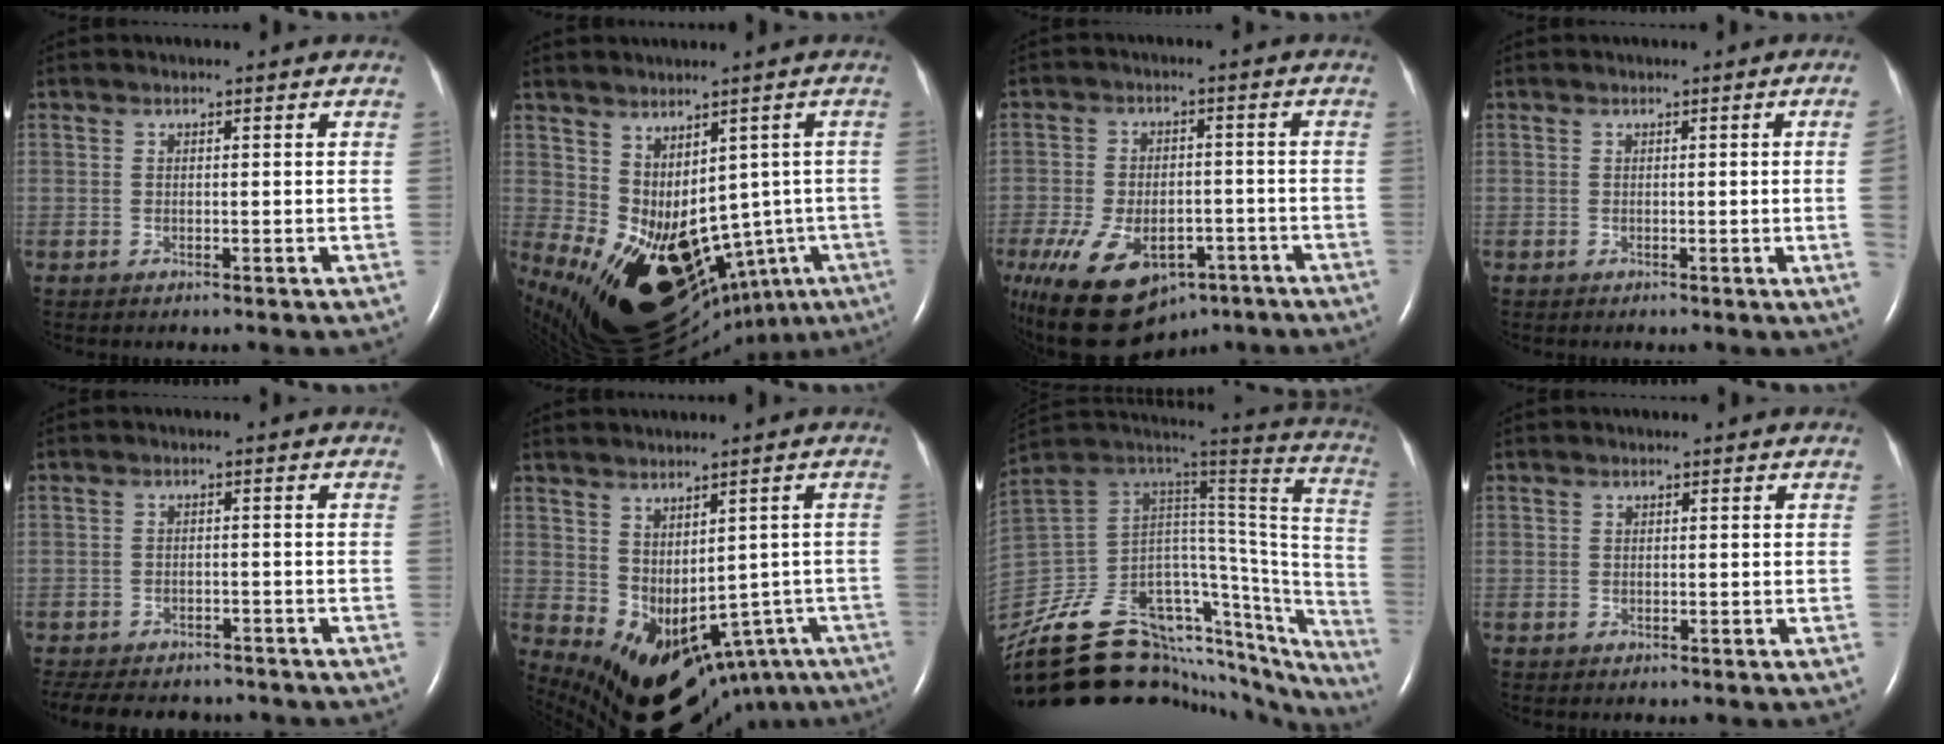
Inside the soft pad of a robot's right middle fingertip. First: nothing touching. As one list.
[{"total": 19.6, "force": [-7.9, 11.2, 14.0], "torque": [-0.186, -0.017, -0.075]}, {"total": 15.1, "force": [-9.2, 8.6, 8.3], "torque": [-0.195, -0.007, -0.138]}, {"total": 3.2, "force": [-0.1, -1.6, 2.8], "torque": [-0.035, -0.006, 0.001]}, {"total": 12.8, "force": [-11.1, 4.5, 4.3], "torque": [-0.095, -0.002, -0.143]}, {"total": 13.8, "force": [-6.7, 8.4, 8.6], "torque": [-0.120, 0.006, -0.064]}, {"total": 32.0, "force": [-25.7, 11.3, 15.3], "torque": [-0.152, 0.067, -0.355]}, {"total": 0.0}]